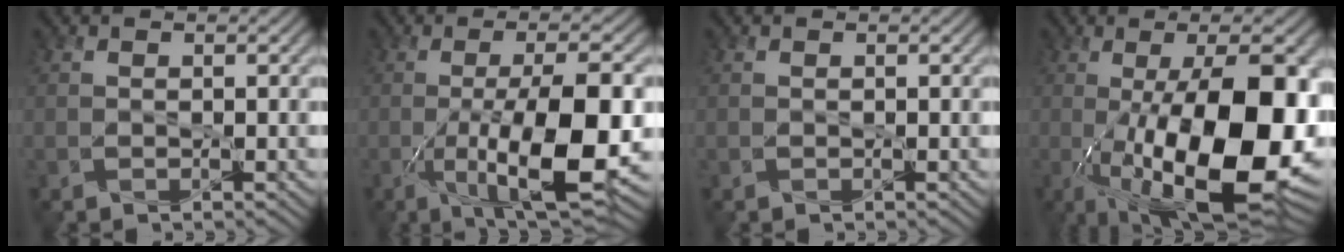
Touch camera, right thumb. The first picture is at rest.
{"total": 13.5, "force": [-3.3, 4.2, 12.5], "torque": [-0.204, -0.005, -0.052]}
{"total": 0.0}
{"total": 19.7, "force": [-2.7, 7.2, 18.1], "torque": [-0.267, -0.005, -0.040]}